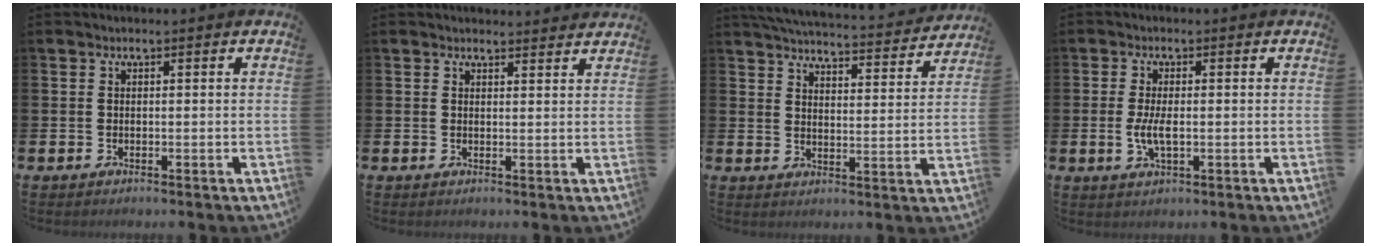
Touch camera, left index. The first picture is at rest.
{"total": 2.0, "force": [1.9, 0.3, -0.2], "torque": [0.012, -0.014, 0.033]}
{"total": 5.4, "force": [5.4, 0.4, 0.9], "torque": [-0.033, -0.042, 0.090]}
{"total": 3.4, "force": [-0.2, 1.3, 3.1], "torque": [-0.062, -0.001, -0.009]}